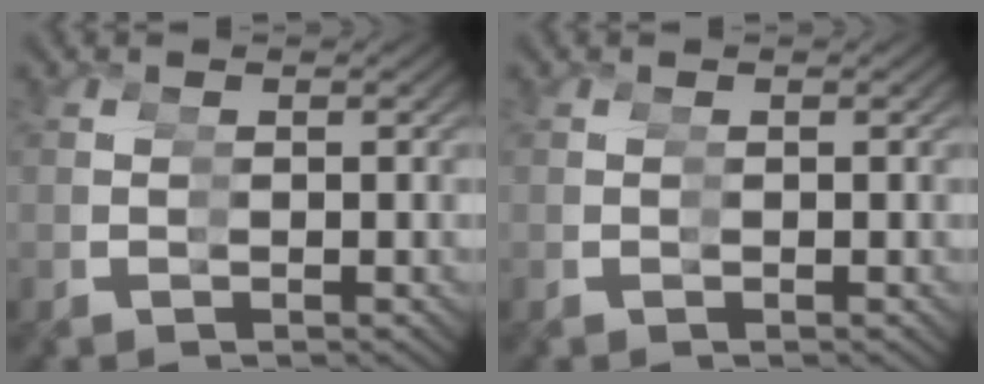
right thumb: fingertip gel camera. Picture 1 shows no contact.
{"total": 0.0}